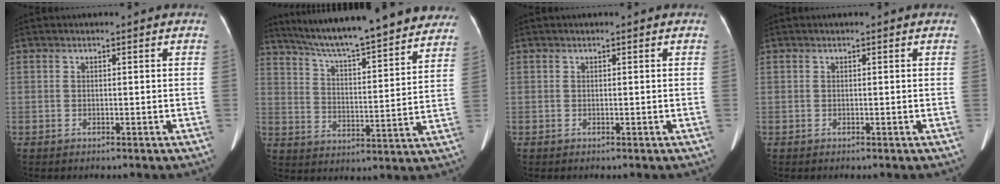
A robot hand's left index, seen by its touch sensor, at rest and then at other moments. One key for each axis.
{"total": 24.7, "fx": 21.8, "fy": 2.9, "fz": 11.2, "tx": -0.181, "ty": -0.012, "tz": 0.296}
{"total": 0.0}
{"total": 0.0}